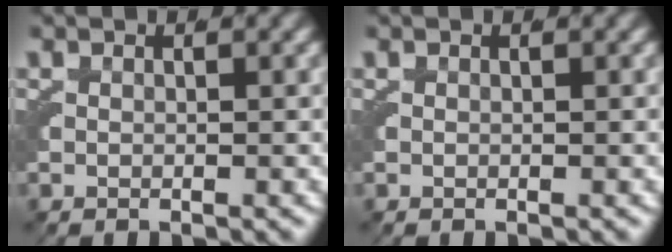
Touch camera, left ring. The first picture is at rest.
{"total": 0.0}